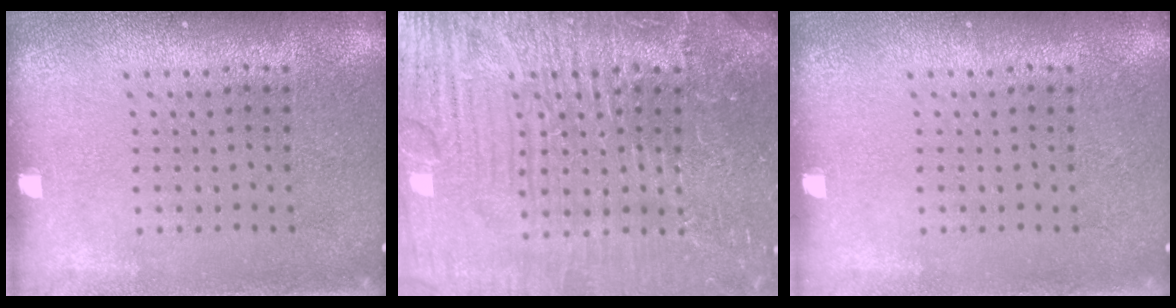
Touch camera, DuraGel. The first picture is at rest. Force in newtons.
{"total": 7.7, "press": 7.7, "slide": 0.9}
{"total": 0.0}